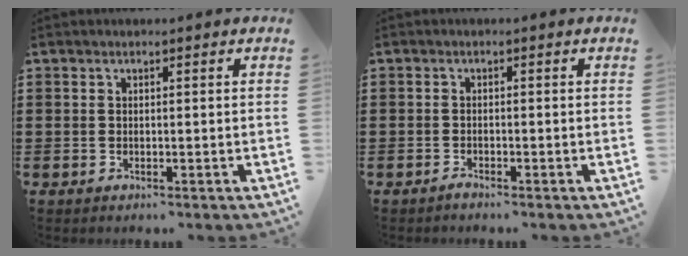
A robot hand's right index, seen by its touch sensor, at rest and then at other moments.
{"total": 0.9, "force": [-0.9, -0.1, 0.2], "torque": [-0.006, -0.005, -0.016]}